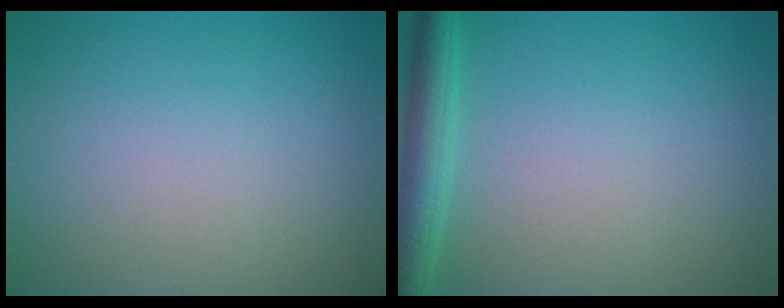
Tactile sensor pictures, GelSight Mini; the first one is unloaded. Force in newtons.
{"total": 3.4, "press": 3.4, "slide": 0.2}